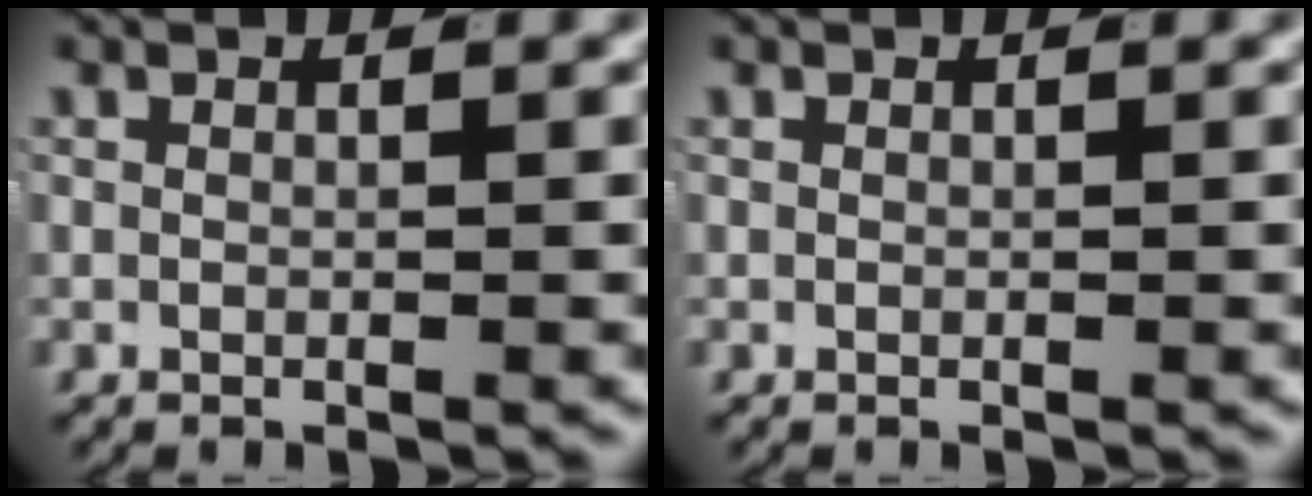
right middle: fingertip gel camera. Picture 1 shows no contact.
{"total": 0.0}